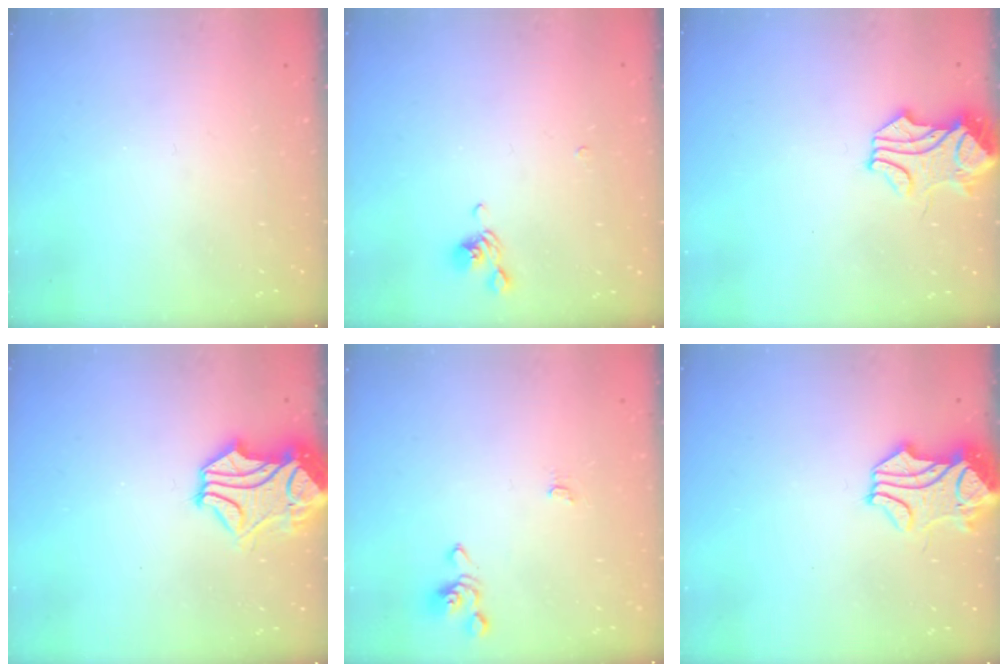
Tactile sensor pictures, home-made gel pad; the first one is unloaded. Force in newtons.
{"total": 2.9, "press": 2.8, "slide": 0.5}
{"total": 1.9, "press": 1.8, "slide": 0.6}
{"total": 3.1, "press": 2.7, "slide": 1.6}
{"total": 0.0}
{"total": 2.0, "press": 1.5, "slide": 1.4}